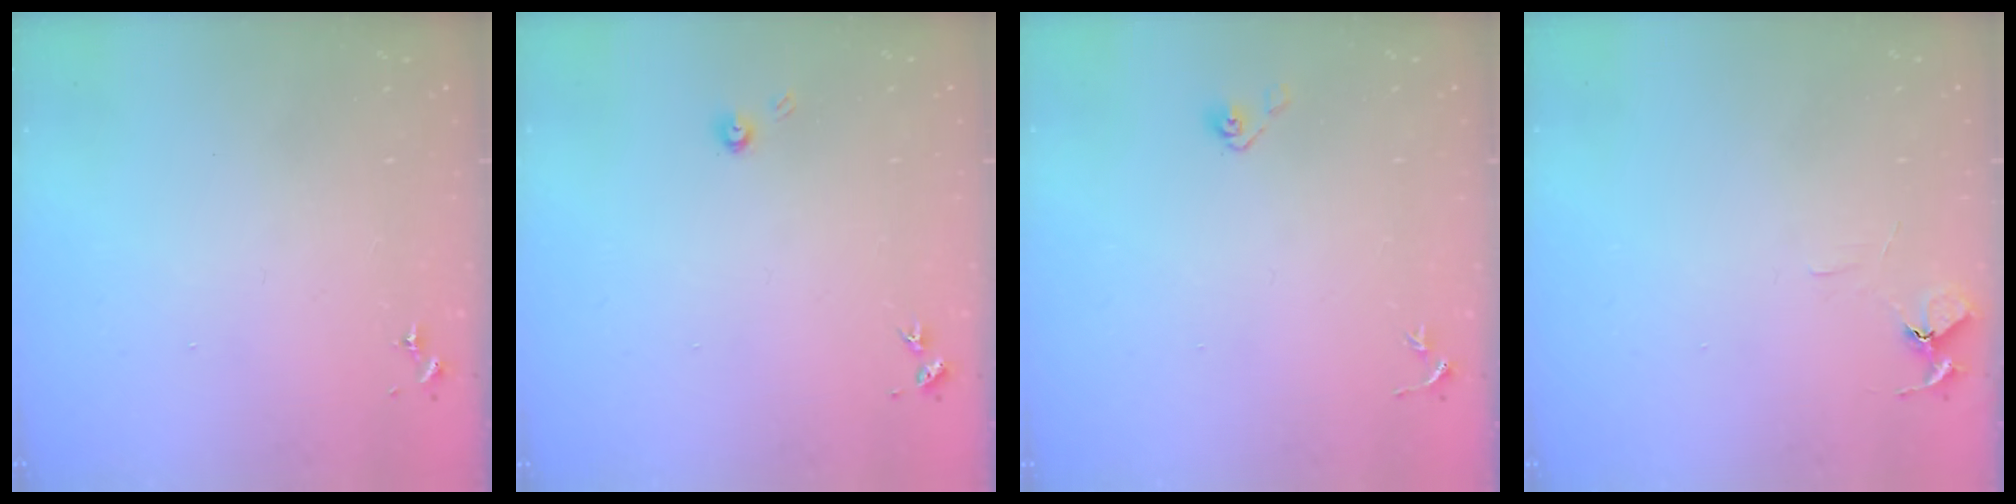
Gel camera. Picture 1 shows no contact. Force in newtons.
{"total": 3.2, "press": 3.2, "slide": 0.3}
{"total": 3.9, "press": 3.4, "slide": 1.9}
{"total": 5.8, "press": 5.8, "slide": 0.6}